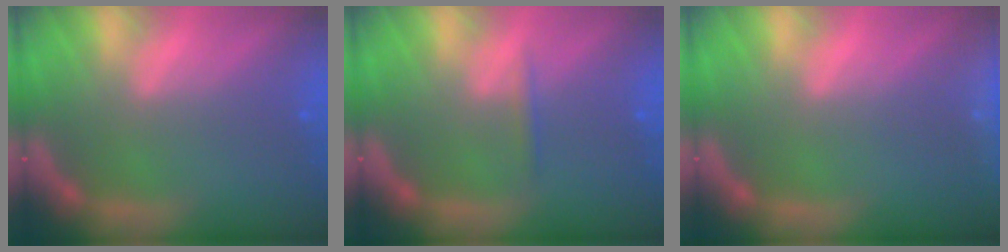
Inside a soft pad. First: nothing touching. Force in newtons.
{"total": 0.9}
{"total": 8.0}